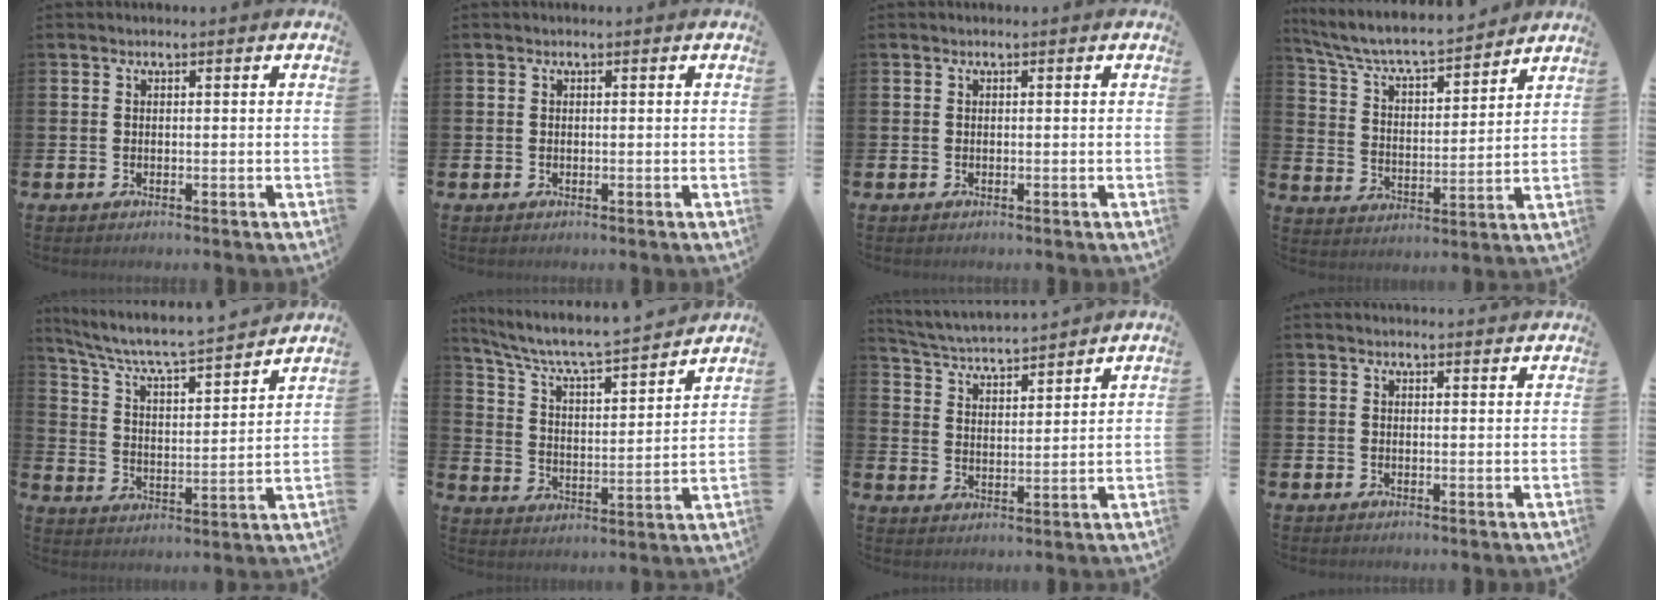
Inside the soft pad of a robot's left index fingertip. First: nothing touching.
{"total": 0.0}
{"total": 0.0}
{"total": 7.3, "force": [6.9, 0.8, 2.2], "torque": [-0.075, -0.056, 0.115]}
{"total": 6.7, "force": [6.3, 0.6, 2.3], "torque": [-0.076, -0.052, 0.102]}
{"total": 6.9, "force": [6.4, 0.7, 2.5], "torque": [-0.081, -0.050, 0.105]}
{"total": 4.6, "force": [4.5, 0.0, 0.5], "torque": [-0.033, -0.038, 0.077]}
{"total": 1.3, "force": [1.3, 0.0, 0.0], "torque": [0.007, -0.006, 0.022]}